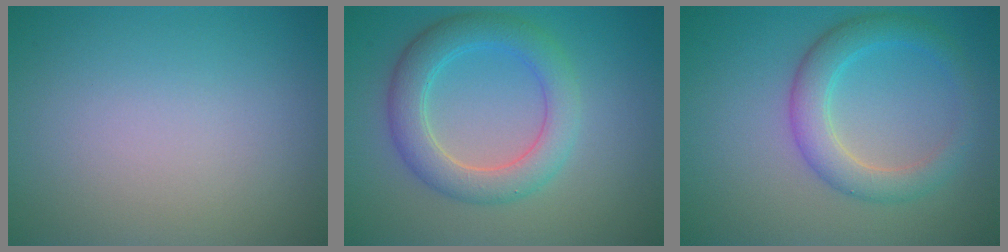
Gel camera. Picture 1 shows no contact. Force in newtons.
{"total": 4.8, "press": 4.8, "slide": 0.1}
{"total": 3.9, "press": 3.9, "slide": 0.1}